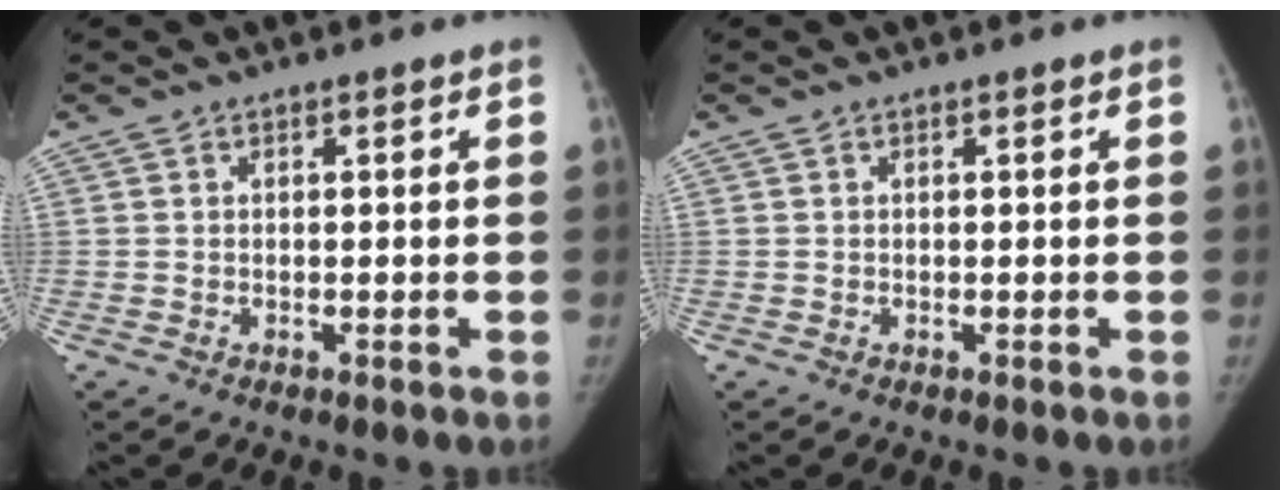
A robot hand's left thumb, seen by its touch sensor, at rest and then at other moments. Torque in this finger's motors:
{"motor_torque": [-0.07, 0.10, -0.05, 0.00, 0.02]}